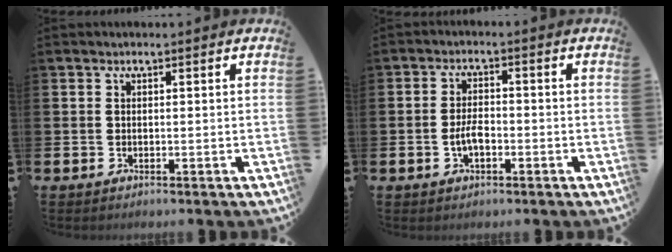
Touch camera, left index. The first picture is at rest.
{"total": 3.2, "force": [-0.8, 1.7, 2.6], "torque": [-0.047, 0.005, -0.016]}